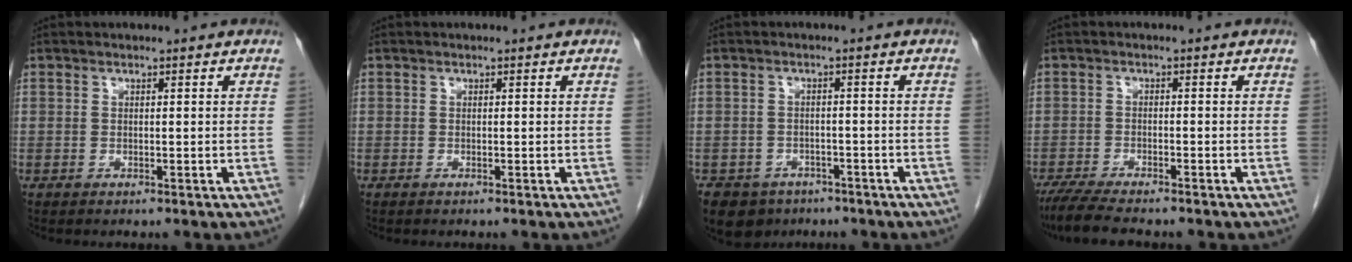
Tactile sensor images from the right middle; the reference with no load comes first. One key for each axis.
{"total": 0.0}
{"total": 7.3, "fx": -5.0, "fy": 5.0, "fz": 1.5, "tx": -0.029, "ty": 0.003, "tz": -0.073}
{"total": 7.6, "fx": -6.4, "fy": 1.1, "fz": 4.0, "tx": -0.071, "ty": -0.020, "tz": -0.107}